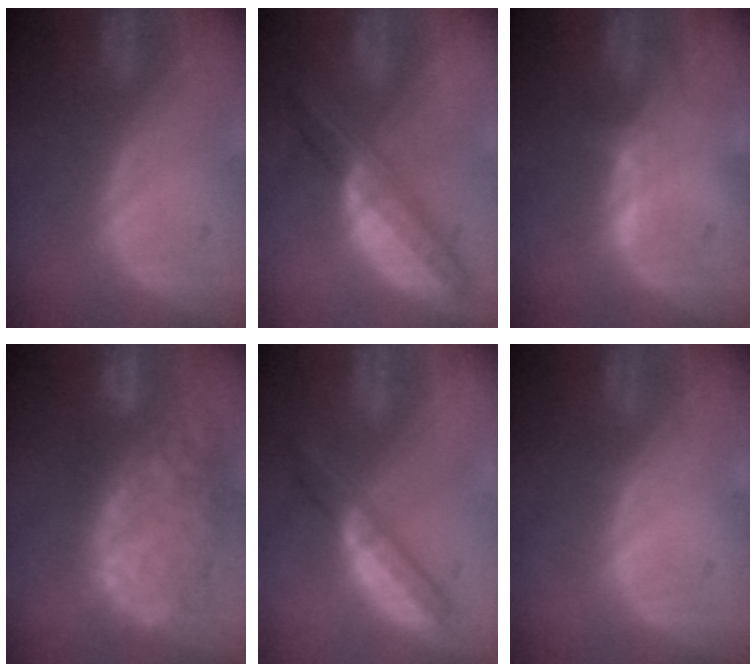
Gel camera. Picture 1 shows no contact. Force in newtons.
{"total": 7.4, "press": 6.2, "slide": 3.9}
{"total": 1.6, "press": 1.5, "slide": 0.6}
{"total": 13.3, "press": 11.0, "slide": 7.4}
{"total": 4.8, "press": 4.8, "slide": 0.7}
{"total": 0.0}